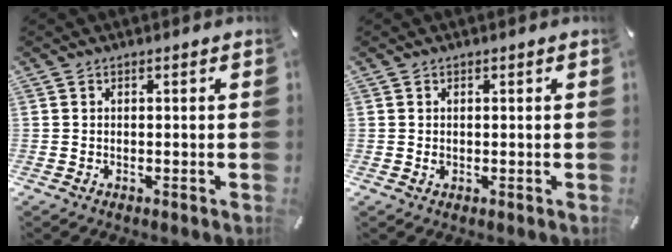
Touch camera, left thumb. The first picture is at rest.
{"total": 0.8, "force": [0.2, 0.7, 0.3], "torque": [0.003, -0.001, 0.001]}